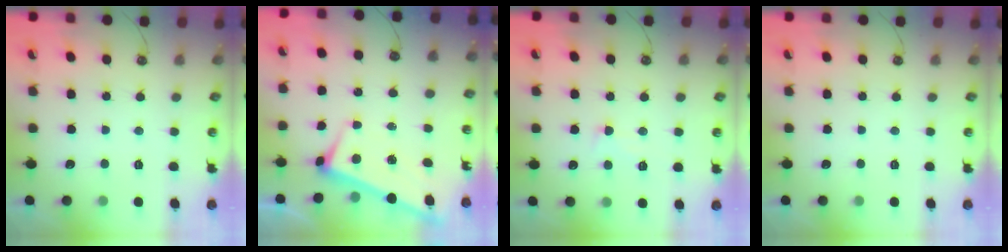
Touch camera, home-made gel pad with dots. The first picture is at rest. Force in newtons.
{"total": 2.6, "press": 2.6, "slide": 0.4}
{"total": 2.6, "press": 2.5, "slide": 0.6}
{"total": 0.0}